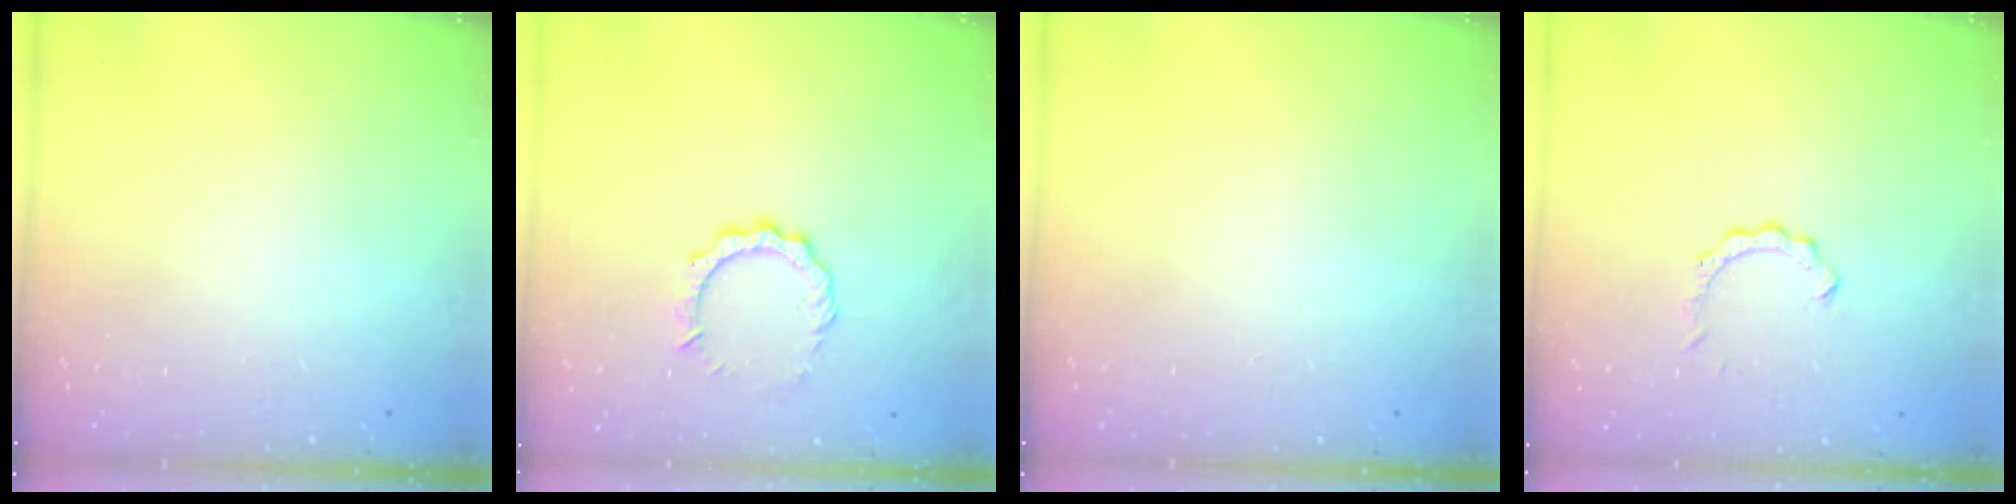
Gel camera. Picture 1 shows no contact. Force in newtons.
{"total": 6.9, "press": 6.9, "slide": 0.5}
{"total": 0.0}
{"total": 2.1, "press": 2.1, "slide": 0.2}